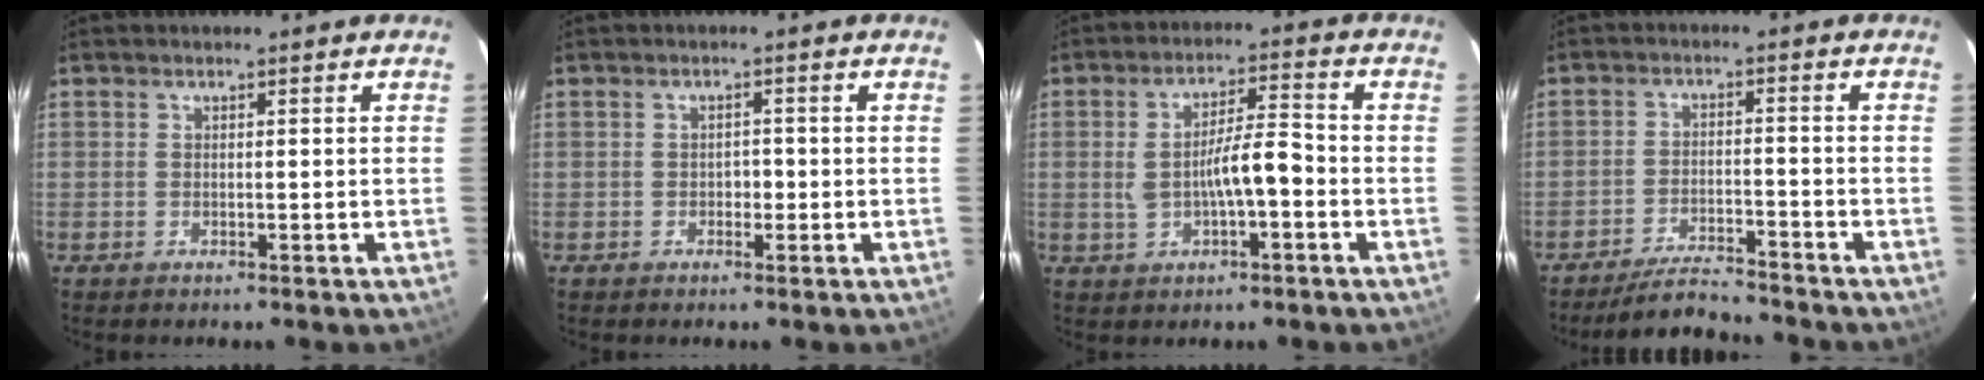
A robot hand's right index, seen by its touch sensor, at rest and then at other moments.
{"total": 0.9, "force": [-0.3, 0.6, 0.6], "torque": [-0.008, 0.003, -0.005]}
{"total": 7.4, "force": [-1.1, 1.8, 7.0], "torque": [-0.130, 0.018, -0.017]}
{"total": 6.3, "force": [-6.1, 0.4, 1.2], "torque": [-0.021, -0.009, -0.106]}